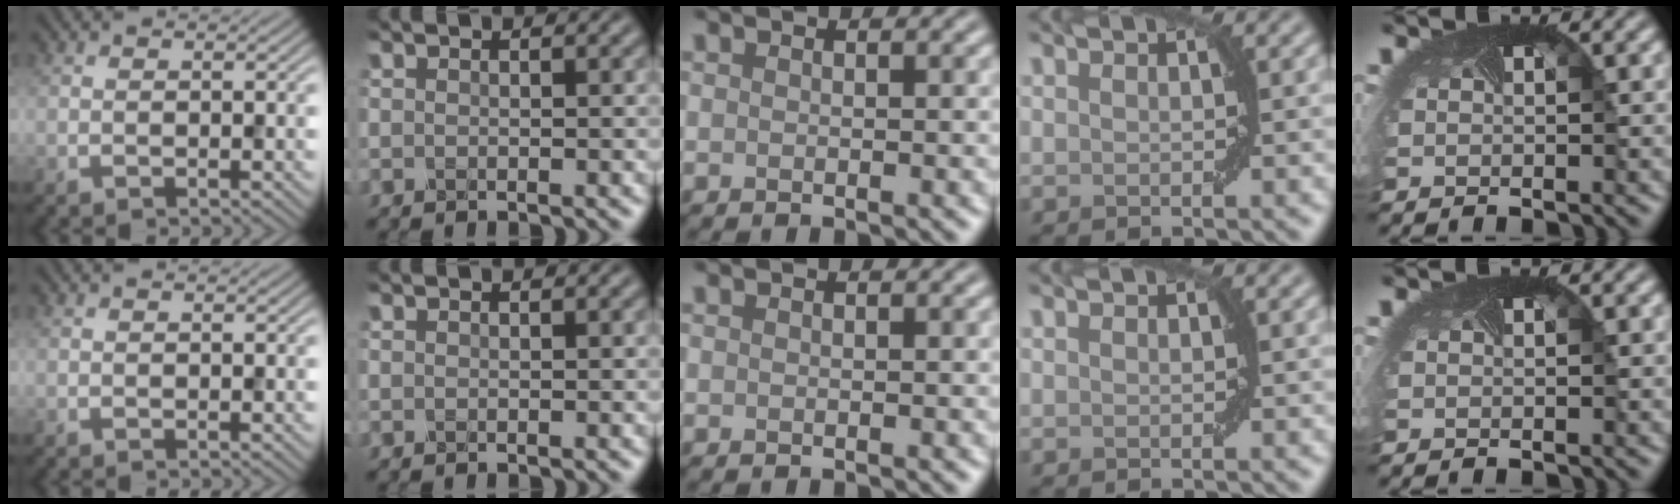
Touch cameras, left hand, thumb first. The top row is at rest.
{}